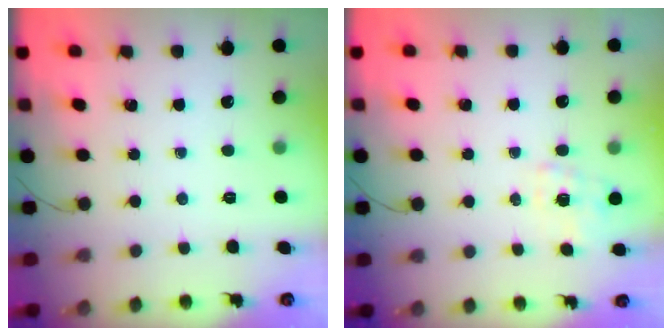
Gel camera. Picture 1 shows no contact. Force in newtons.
{"total": 2.3, "press": 2.1, "slide": 1.0}